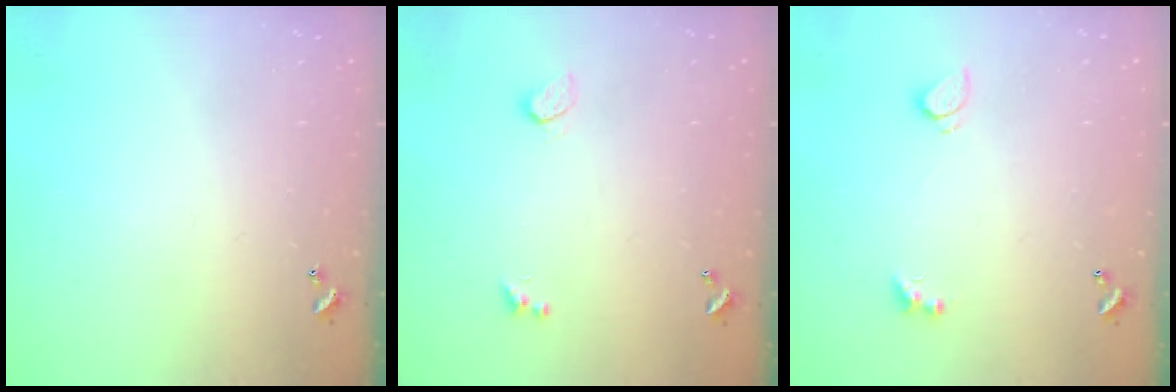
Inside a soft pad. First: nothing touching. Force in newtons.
{"total": 0.9, "press": 0.8, "slide": 0.4}
{"total": 3.0, "press": 2.7, "slide": 1.1}